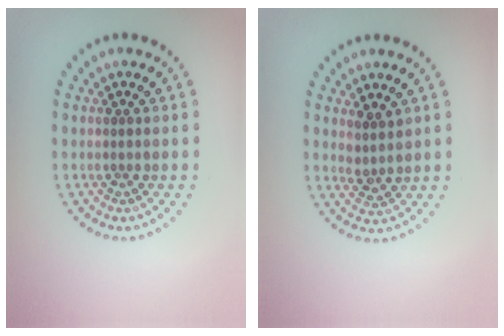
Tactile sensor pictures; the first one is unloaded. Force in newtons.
{"total": 1.9, "press": 1.5, "slide": 1.2}